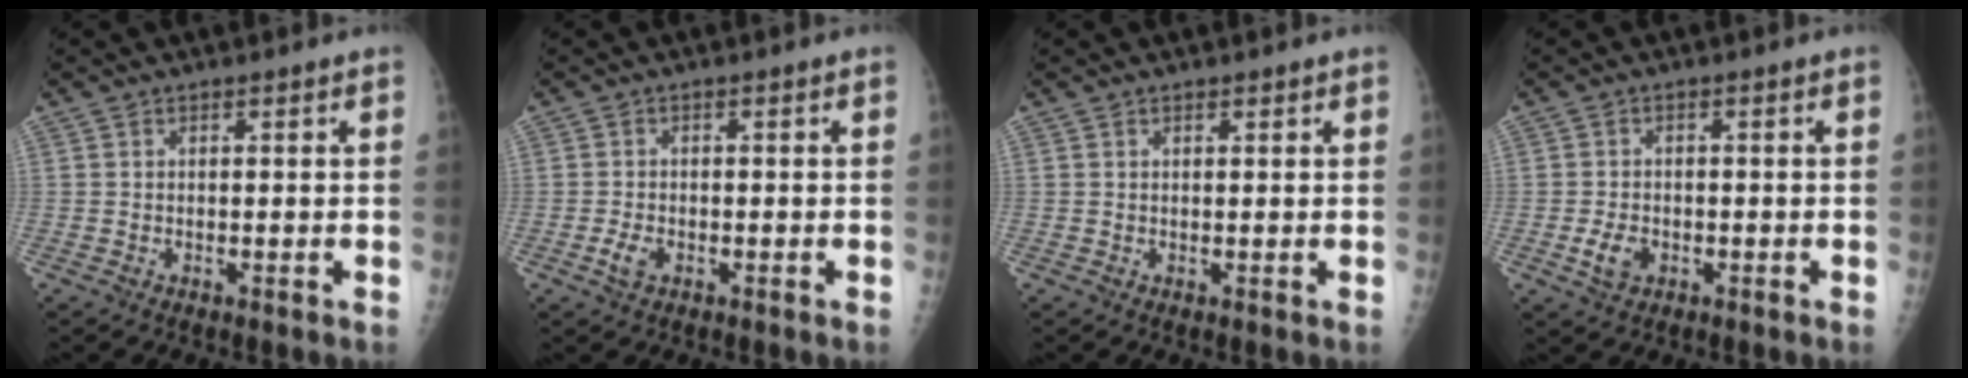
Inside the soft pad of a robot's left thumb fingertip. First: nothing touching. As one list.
[{"total": 2.5, "force": [-1.0, 1.5, 1.7], "torque": [-0.034, 0.003, -0.019]}, {"total": 0.7, "force": [0.5, 0.3, 0.4], "torque": [-0.004, -0.002, 0.007]}, {"total": 3.6, "force": [-1.2, 2.6, 2.3], "torque": [-0.039, 0.004, -0.019]}]